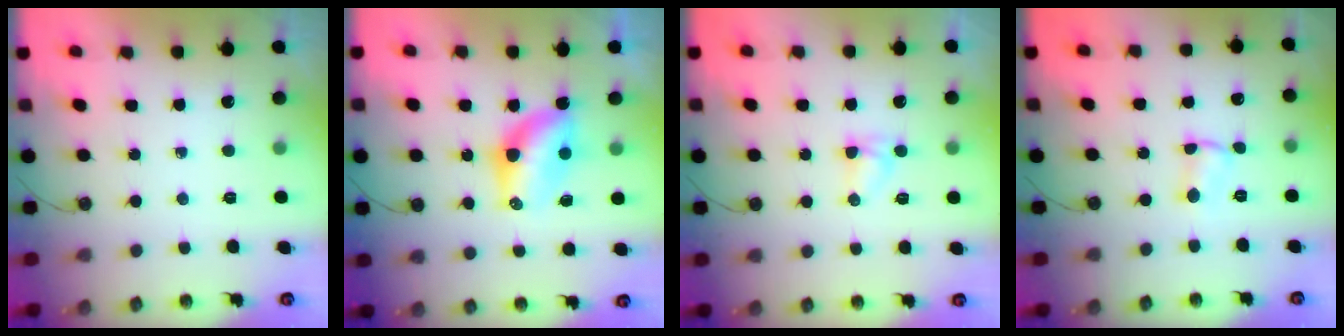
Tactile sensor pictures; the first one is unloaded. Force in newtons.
{"total": 9.2, "press": 8.2, "slide": 4.3}
{"total": 5.3, "press": 3.8, "slide": 3.7}
{"total": 2.9, "press": 2.7, "slide": 1.0}